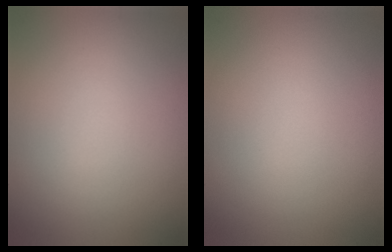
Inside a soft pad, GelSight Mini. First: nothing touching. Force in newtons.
{"total": 0.0}